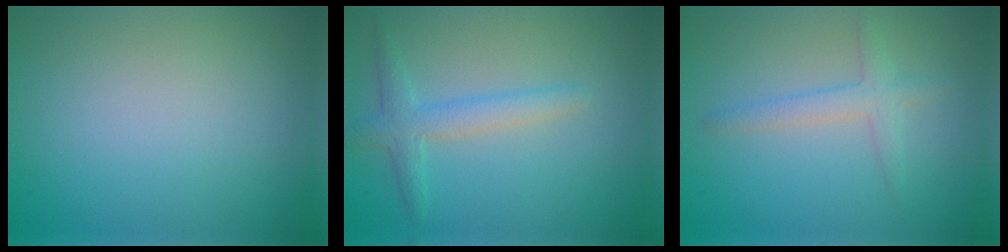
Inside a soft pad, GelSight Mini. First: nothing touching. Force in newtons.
{"total": 2.3, "press": 2.3, "slide": 0.0}
{"total": 2.0, "press": 2.0, "slide": 0.1}